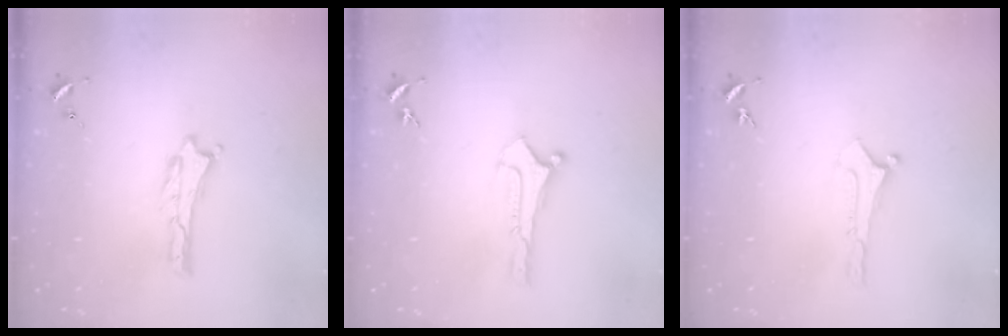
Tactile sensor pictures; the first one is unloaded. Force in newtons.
{"total": 0.0}
{"total": 0.0}